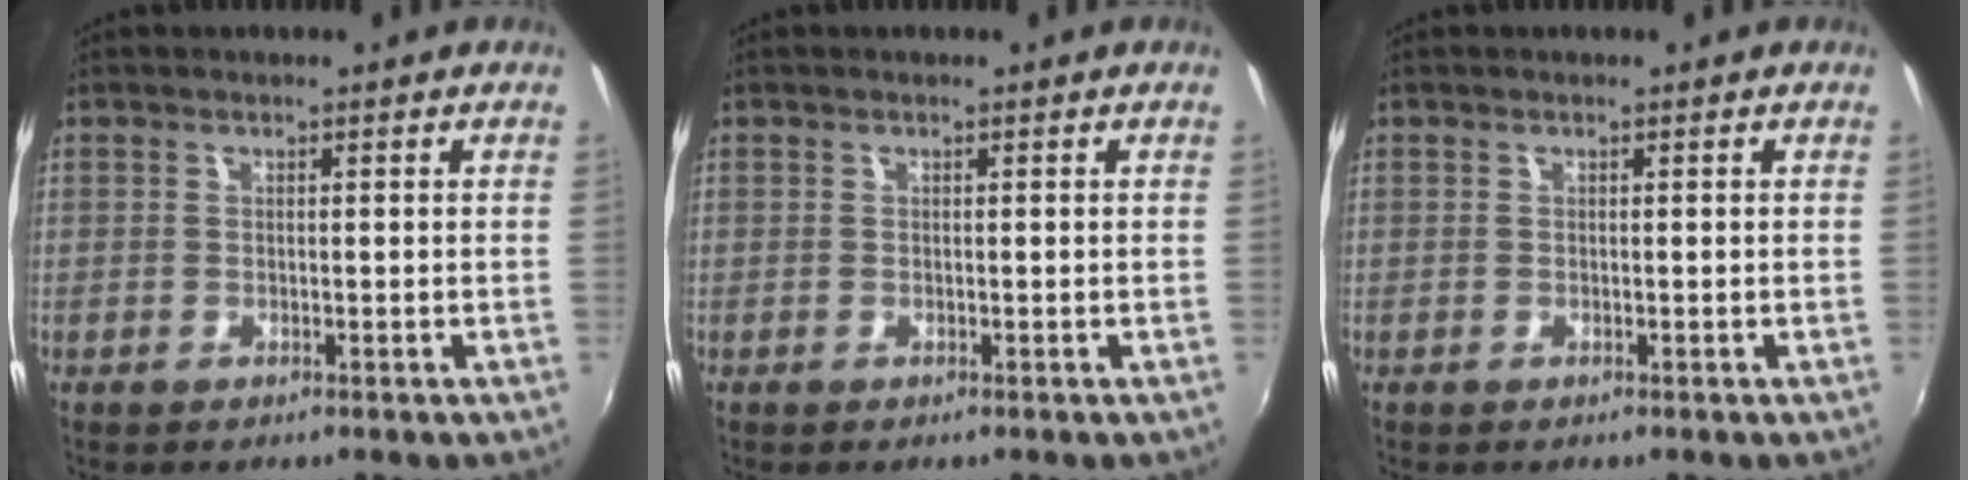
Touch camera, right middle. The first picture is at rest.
{"total": 0.0}
{"total": 0.0}